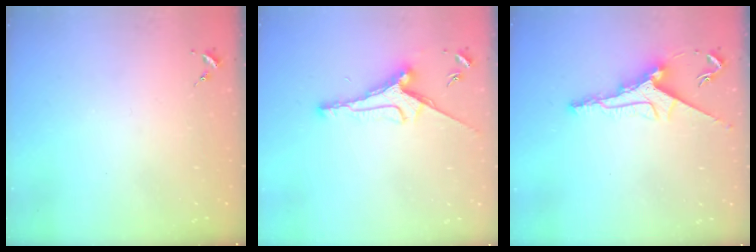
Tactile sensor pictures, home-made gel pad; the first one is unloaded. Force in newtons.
{"total": 10.9, "press": 10.8, "slide": 0.6}
{"total": 9.9, "press": 9.9, "slide": 0.4}